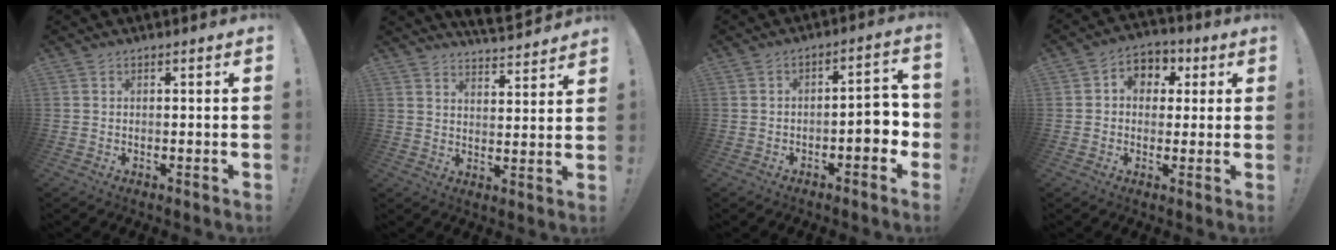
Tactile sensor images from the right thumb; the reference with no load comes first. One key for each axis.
{"total": 5.9, "fx": 5.6, "fy": 1.0, "fz": 1.5, "tx": -0.018, "ty": -0.055, "tz": 0.099}
{"total": 7.8, "fx": -2.3, "fy": 3.5, "fz": 6.6, "tx": -0.073, "ty": 0.006, "tz": -0.039}
{"total": 6.5, "fx": 0.5, "fy": 5.9, "fz": 2.8, "tx": -0.029, "ty": 0.005, "tz": 0.012}